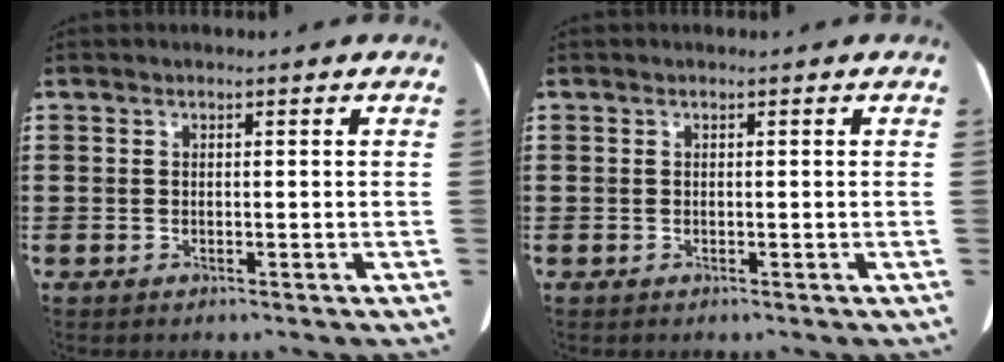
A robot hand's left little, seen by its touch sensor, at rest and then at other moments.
{"total": 0.0}